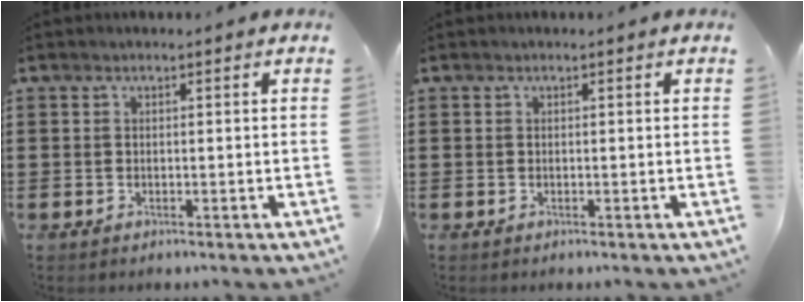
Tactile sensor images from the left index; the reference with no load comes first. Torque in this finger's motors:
{"motor_torque": [0.00, 0.00, 0.00, 0.00]}